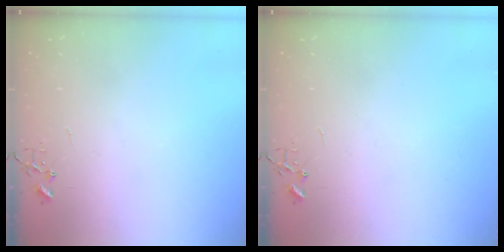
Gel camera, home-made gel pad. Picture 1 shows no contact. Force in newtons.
{"total": 0.0}